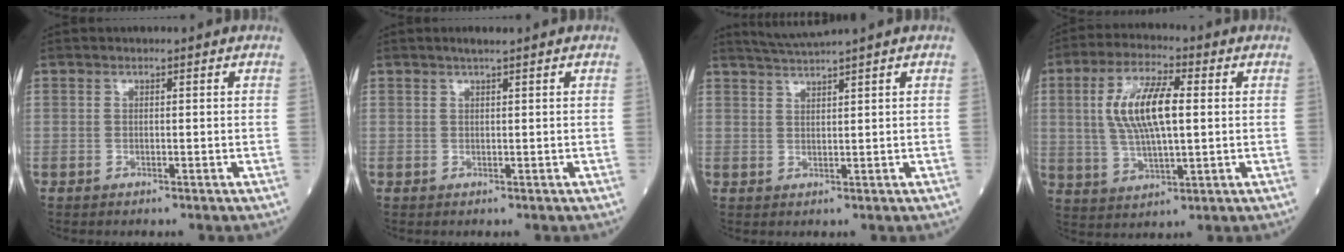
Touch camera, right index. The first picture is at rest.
{"total": 1.2, "force": [1.0, -0.2, 0.8], "torque": [-0.017, 0.004, 0.021]}
{"total": 3.4, "force": [3.0, -1.5, 0.7], "torque": [-0.017, -0.002, 0.065]}
{"total": 11.2, "force": [1.8, 3.2, 10.6], "torque": [-0.219, 0.011, 0.037]}